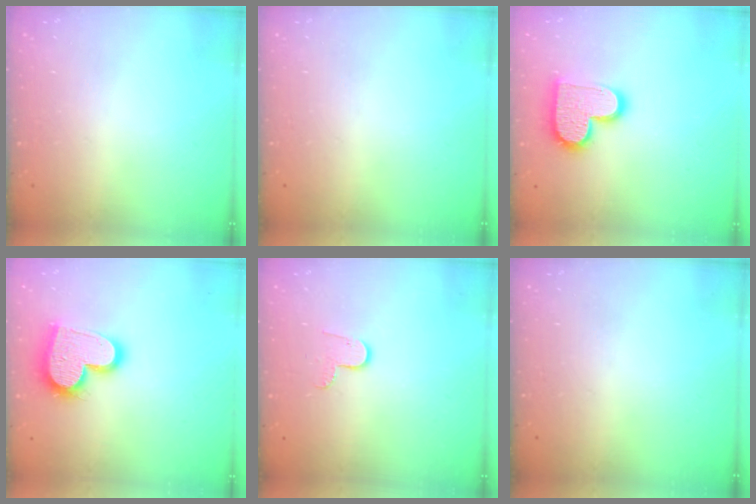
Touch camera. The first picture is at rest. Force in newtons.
{"total": 0.0}
{"total": 13.8, "press": 13.8, "slide": 0.6}
{"total": 17.9, "press": 17.9, "slide": 1.4}
{"total": 5.8, "press": 5.8, "slide": 0.5}
{"total": 0.0}